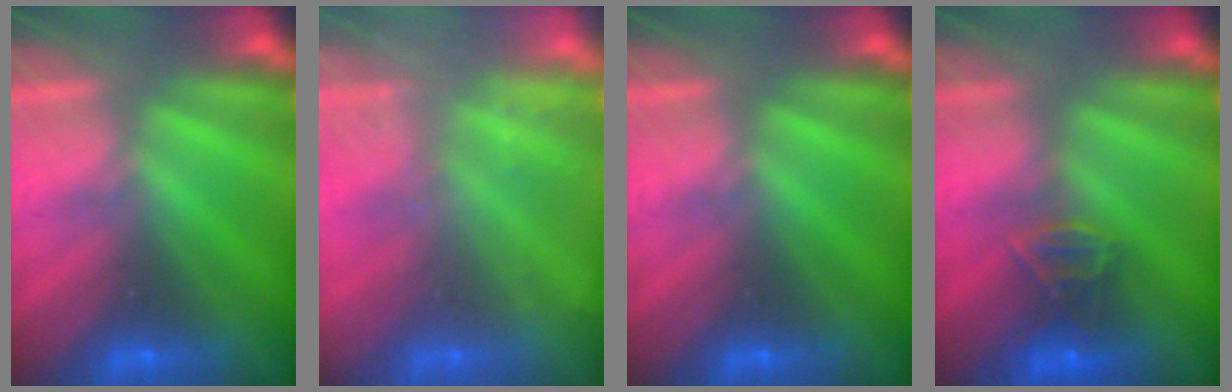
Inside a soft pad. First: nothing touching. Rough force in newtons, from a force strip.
{"total": 2.4}
{"total": 0.0}
{"total": 2.8}